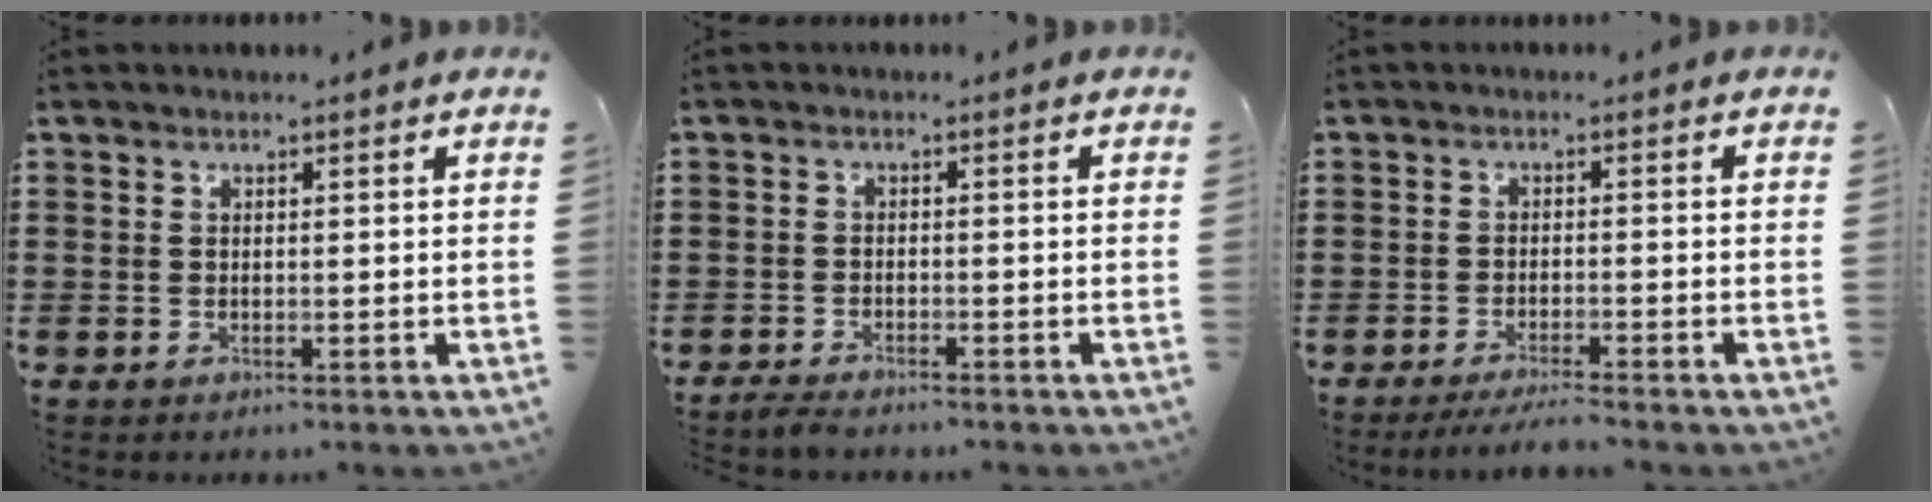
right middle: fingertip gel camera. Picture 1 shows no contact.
{"total": 1.9, "force": [-1.9, 0.2, 0.4], "torque": [-0.018, 0.000, -0.040]}
{"total": 2.9, "force": [-2.7, -0.2, 1.2], "torque": [-0.018, -0.001, -0.051]}